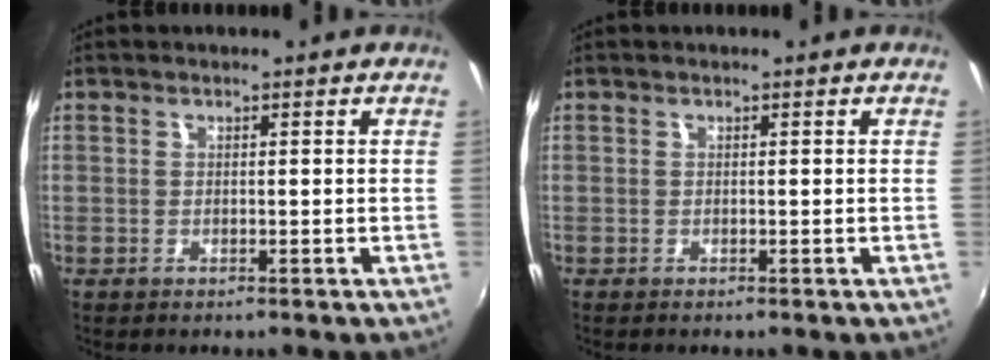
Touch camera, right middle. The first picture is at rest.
{"total": 0.0}